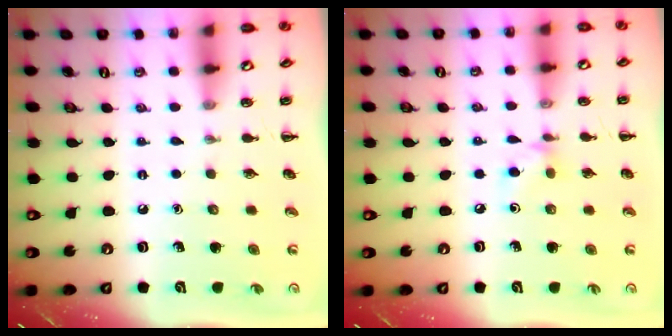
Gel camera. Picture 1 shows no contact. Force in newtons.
{"total": 5.3, "press": 5.1, "slide": 1.4}